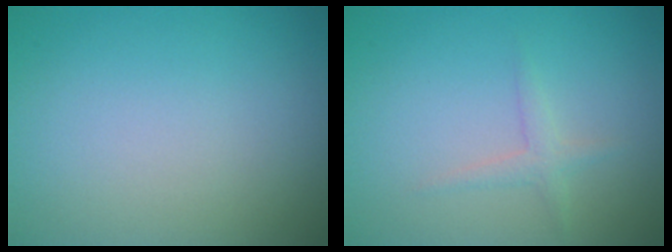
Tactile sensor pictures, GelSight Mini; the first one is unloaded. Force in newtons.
{"total": 1.3, "press": 1.3, "slide": 0.1}